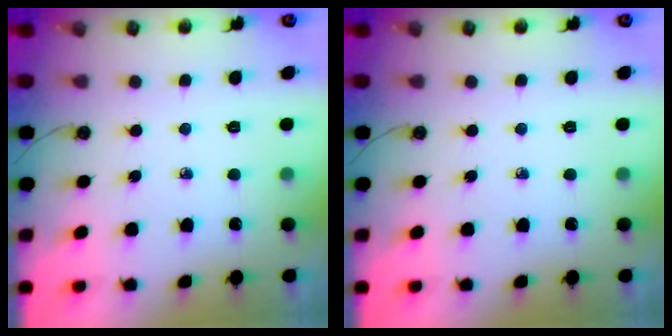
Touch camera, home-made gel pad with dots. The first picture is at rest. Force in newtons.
{"total": 0.0}